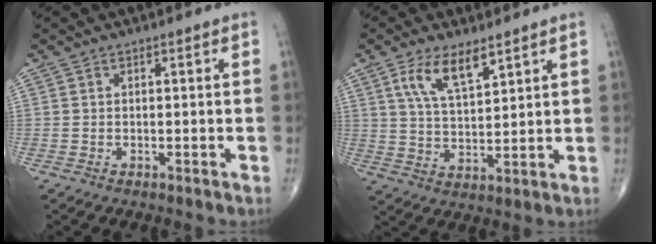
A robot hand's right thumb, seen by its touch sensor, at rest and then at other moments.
{"total": 8.5, "force": [5.0, 3.2, 6.1], "torque": [-0.106, -0.025, 0.100]}